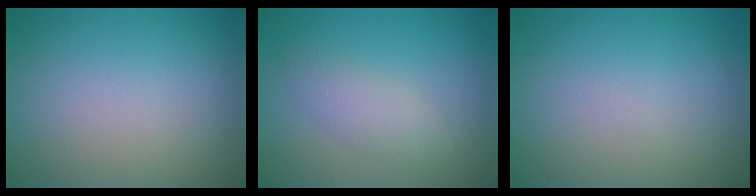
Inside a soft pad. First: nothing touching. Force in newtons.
{"total": 2.2, "press": 2.2, "slide": 0.2}
{"total": 0.0}